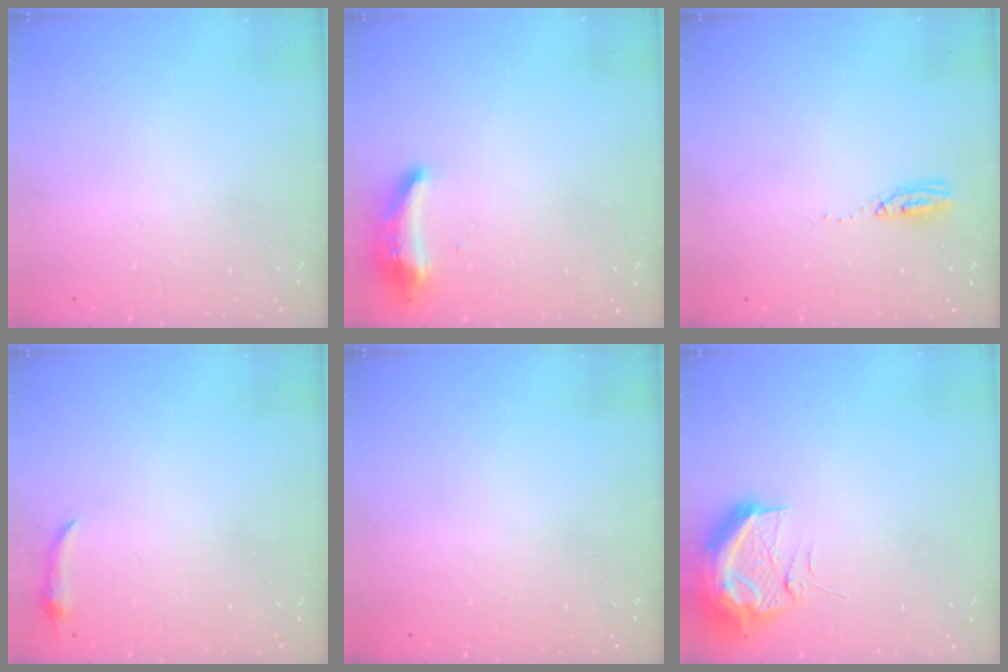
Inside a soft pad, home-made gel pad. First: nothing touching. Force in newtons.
{"total": 9.2, "press": 9.2, "slide": 0.7}
{"total": 4.5, "press": 4.5, "slide": 0.6}
{"total": 3.7, "press": 3.6, "slide": 0.8}
{"total": 0.0}
{"total": 10.1, "press": 10.1, "slide": 0.8}